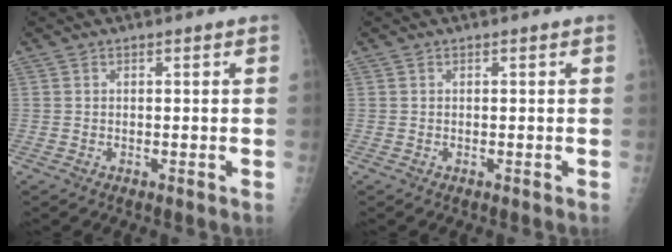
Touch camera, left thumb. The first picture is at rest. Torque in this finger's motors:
{"motor_torque": [-0.03, 0.03, -0.07, -0.07, 0.00]}